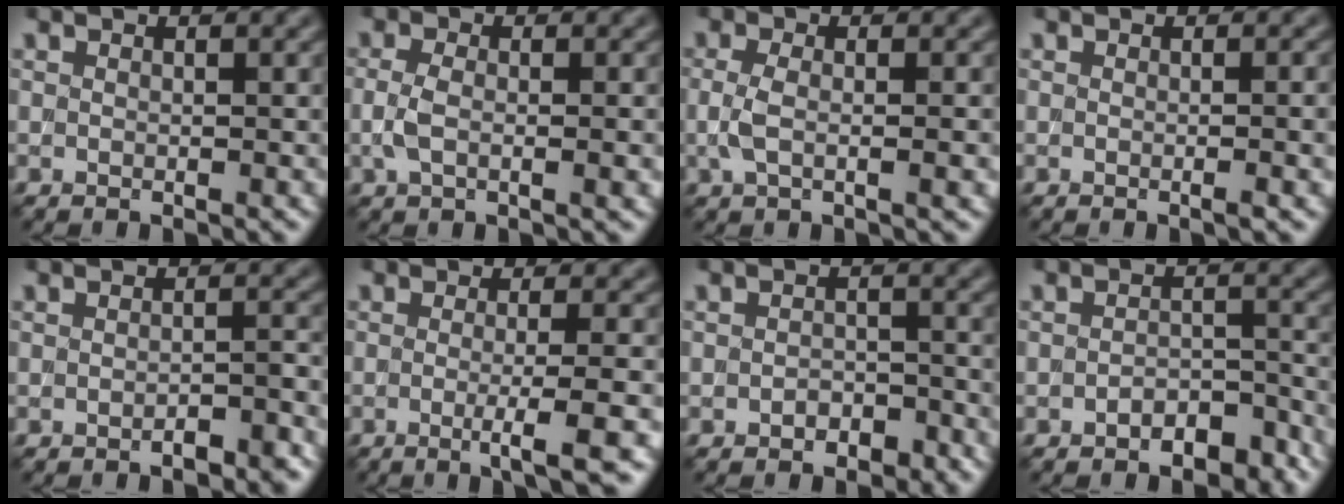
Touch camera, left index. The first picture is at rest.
{"total": 2.8, "force": [-0.4, 1.2, 2.5], "torque": [-0.059, -0.003, -0.011]}
{"total": 2.7, "force": [-0.3, 1.0, 2.5], "torque": [-0.056, -0.002, -0.009]}
{"total": 3.1, "force": [-0.2, 1.1, 2.9], "torque": [-0.018, 0.005, -0.009]}
{"total": 1.9, "force": [-1.3, 0.4, 1.4], "torque": [-0.017, 0.004, -0.023]}
{"total": 4.4, "force": [-1.1, 0.9, 4.1], "torque": [-0.059, -0.007, -0.021]}
{"total": 1.8, "force": [-1.1, 1.0, 0.9], "torque": [-0.016, 0.005, -0.019]}
{"total": 3.1, "force": [-2.2, 1.4, 1.8], "torque": [-0.030, 0.006, -0.033]}